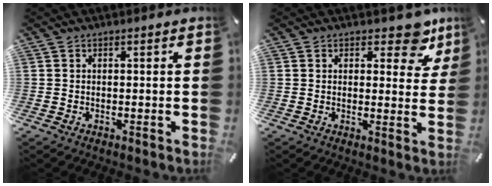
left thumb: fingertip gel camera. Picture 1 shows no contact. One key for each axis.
{"total": 9.3, "fx": 5.8, "fy": 4.6, "fz": 5.6, "tx": -0.051, "ty": -0.037, "tz": 0.096}